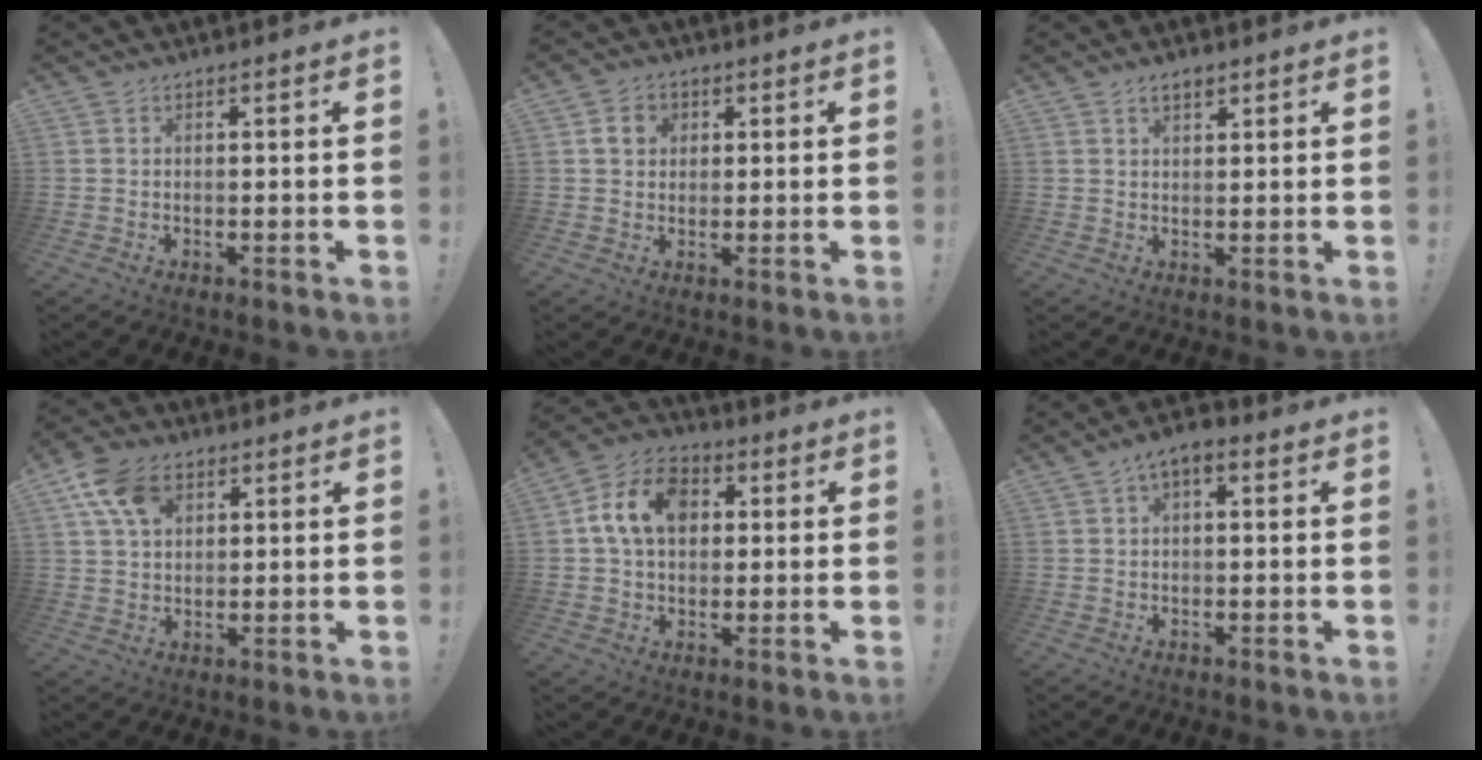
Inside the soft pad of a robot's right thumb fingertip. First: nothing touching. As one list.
[{"total": 5.5, "force": [1.8, 4.6, 2.5], "torque": [-0.040, 0.008, 0.035]}, {"total": 2.6, "force": [1.7, 1.2, 1.6], "torque": [-0.023, -0.006, 0.030]}, {"total": 11.5, "force": [4.9, 7.9, 6.8], "torque": [-0.131, -0.001, 0.097]}, {"total": 13.5, "force": [3.1, 9.8, 8.7], "torque": [-0.154, 0.015, 0.062]}, {"total": 3.5, "force": [0.6, 1.7, 3.0], "torque": [-0.052, 0.005, 0.010]}]